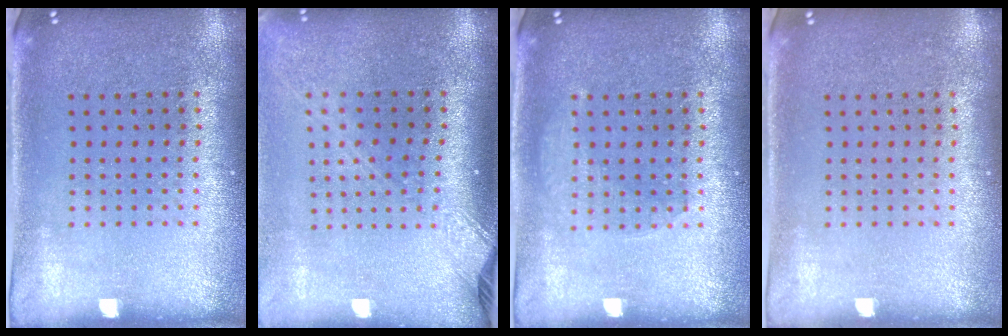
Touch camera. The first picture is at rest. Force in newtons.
{"total": 2.2, "press": 1.7, "slide": 1.4}
{"total": 1.3, "press": 1.3, "slide": 0.2}
{"total": 0.0}